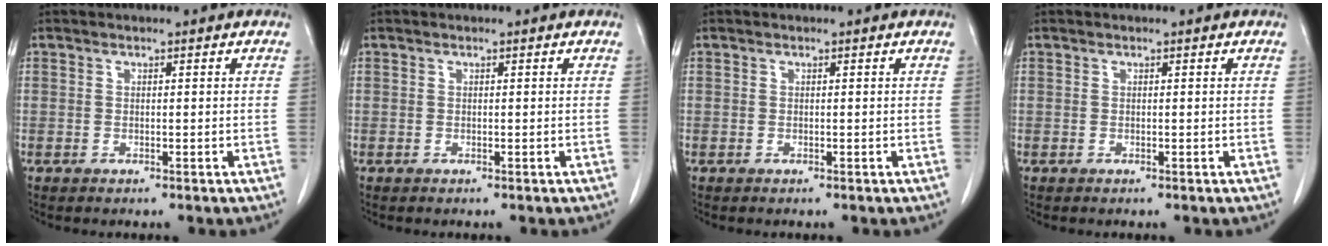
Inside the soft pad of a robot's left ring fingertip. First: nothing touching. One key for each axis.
{"total": 0.0}
{"total": 0.0}
{"total": 0.0}